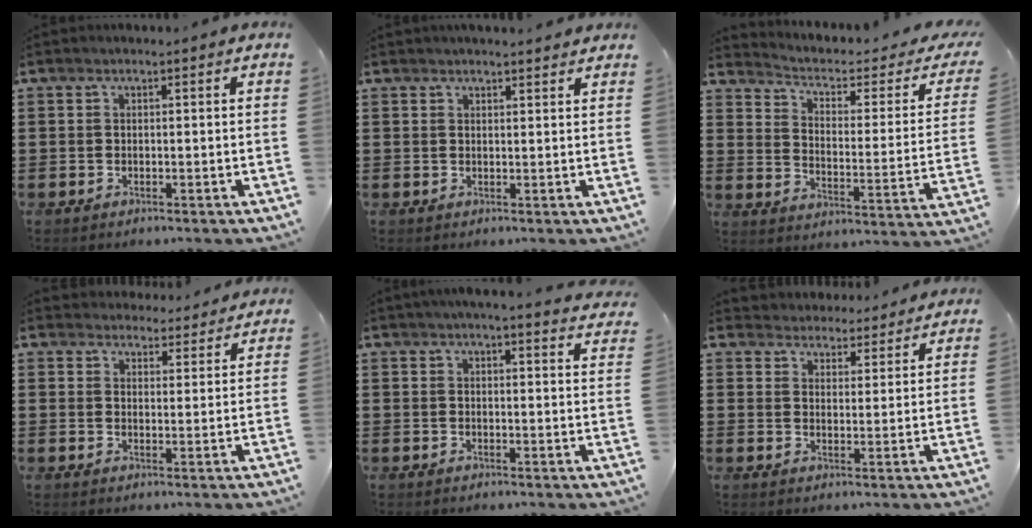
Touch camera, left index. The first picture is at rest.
{"total": 1.7, "force": [1.7, 0.2, 0.0], "torque": [-0.003, -0.001, 0.035]}
{"total": 2.9, "force": [1.5, 1.1, 2.2], "torque": [-0.057, -0.017, 0.017]}
{"total": 4.0, "force": [4.0, 0.3, 0.1], "torque": [-0.015, -0.021, 0.075]}
{"total": 3.6, "force": [3.5, -0.7, 1.0], "torque": [-0.031, -0.016, 0.063]}
{"total": 4.1, "force": [4.0, 0.6, -0.4], "torque": [-0.014, -0.027, 0.071]}